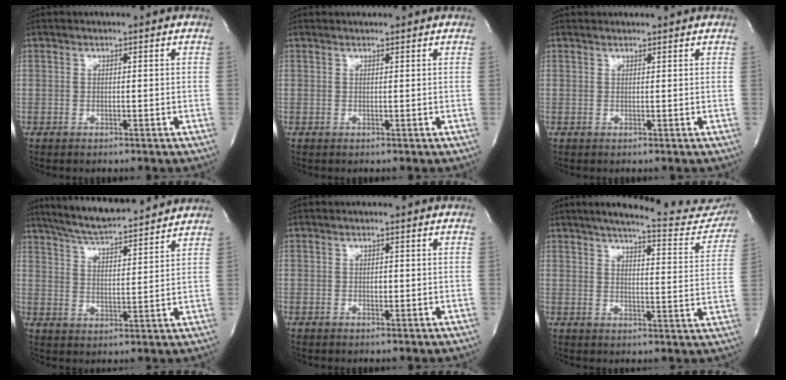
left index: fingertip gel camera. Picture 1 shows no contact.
{"total": 0.7, "force": [0.7, 0.0, 0.0], "torque": [-0.006, 0.005, 0.011]}
{"total": 1.2, "force": [1.2, 0.1, 0.0], "torque": [-0.006, 0.007, 0.018]}
{"total": 14.5, "force": [13.1, 1.5, 5.8], "torque": [-0.109, 0.013, 0.206]}
{"total": 0.7, "force": [-0.3, 0.4, 0.4], "torque": [-0.006, -0.003, -0.007]}
{"total": 18.4, "force": [16.7, 3.2, 7.1], "torque": [-0.088, -0.041, 0.190]}